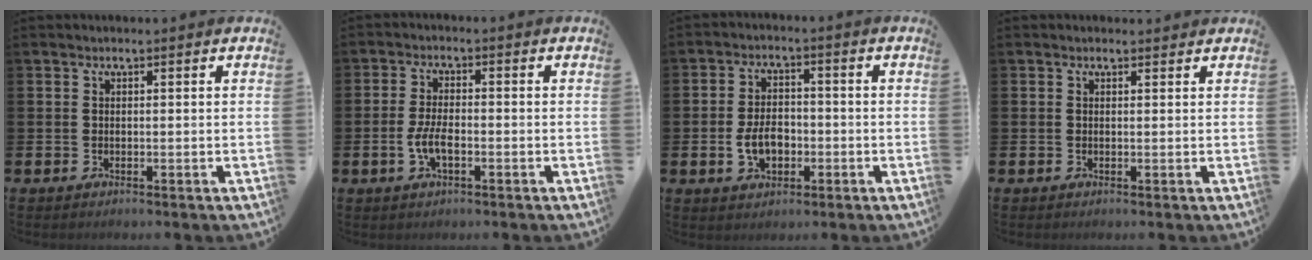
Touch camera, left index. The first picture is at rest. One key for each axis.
{"total": 3.8, "fx": -1.1, "fy": 1.6, "fz": 3.3, "tx": -0.066, "ty": 0.004, "tz": -0.021}
{"total": 4.8, "fx": -1.1, "fy": 3.1, "fz": 3.5, "tx": -0.050, "ty": 0.003, "tz": -0.024}
{"total": 0.5, "fx": 0.4, "fy": 0.3, "fz": 0.2, "tx": 0.007, "ty": -0.001, "tz": 0.004}